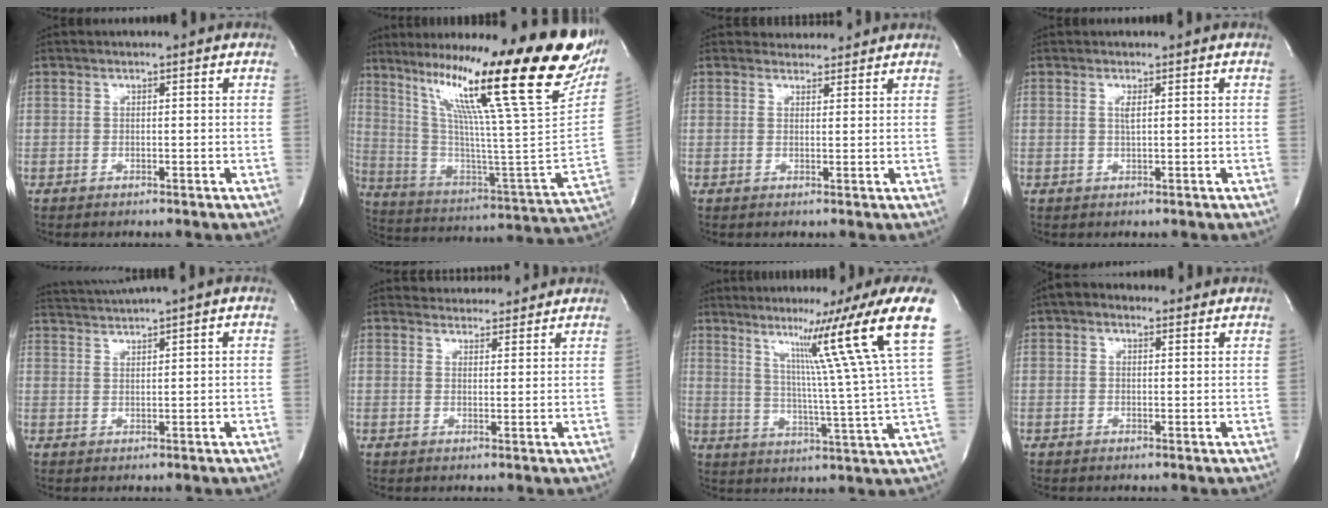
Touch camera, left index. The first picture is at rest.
{"total": 32.4, "force": [21.3, 0.8, 24.3], "torque": [-0.345, -0.049, 0.319]}
{"total": 3.4, "force": [3.2, 1.2, -0.1], "torque": [0.001, 0.006, 0.040]}
{"total": 0.9, "force": [0.3, 0.0, 0.9], "torque": [-0.025, -0.006, 0.005]}
{"total": 3.9, "force": [3.3, -2.0, 0.5], "torque": [-0.016, -0.005, 0.068]}
{"total": 6.3, "force": [6.0, 1.7, 0.7], "torque": [-0.007, 0.009, 0.073]}
{"total": 18.5, "force": [11.6, -2.7, 14.2], "torque": [-0.201, -0.028, 0.133]}
{"total": 3.8, "force": [2.7, 2.0, 1.8], "torque": [-0.029, 0.023, 0.039]}